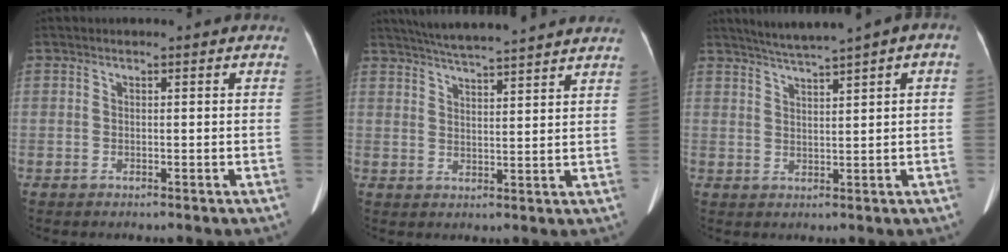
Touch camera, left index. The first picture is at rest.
{"total": 14.4, "force": [13.1, 0.0, 6.2], "torque": [-0.109, 0.024, 0.181]}
{"total": 6.0, "force": [3.9, -0.1, 4.6], "torque": [-0.074, 0.022, 0.065]}